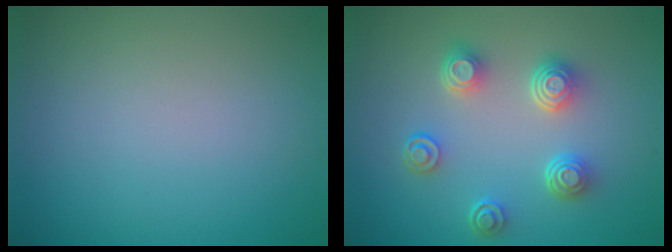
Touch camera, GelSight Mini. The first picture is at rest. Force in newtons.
{"total": 4.4, "press": 3.2, "slide": 2.9}